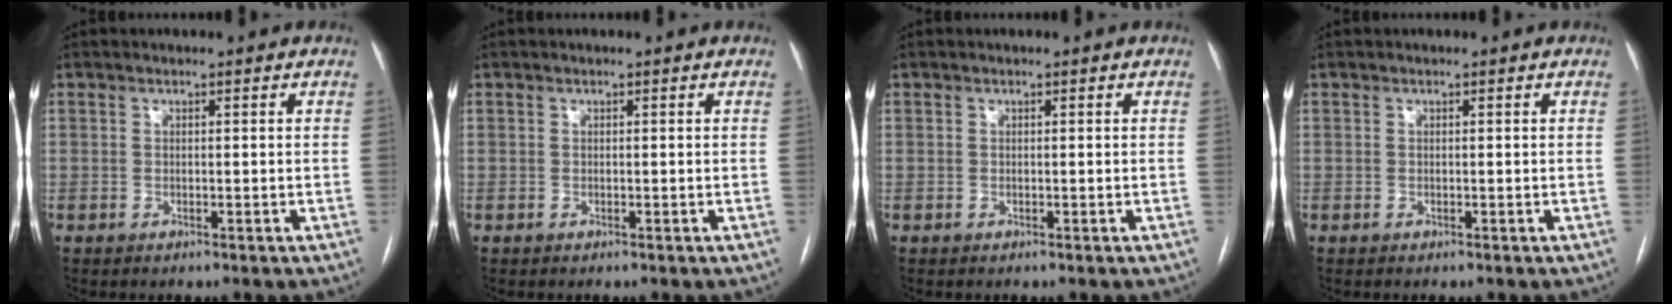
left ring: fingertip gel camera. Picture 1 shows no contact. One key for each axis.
{"total": 0.0}
{"total": 0.0}
{"total": 0.0}